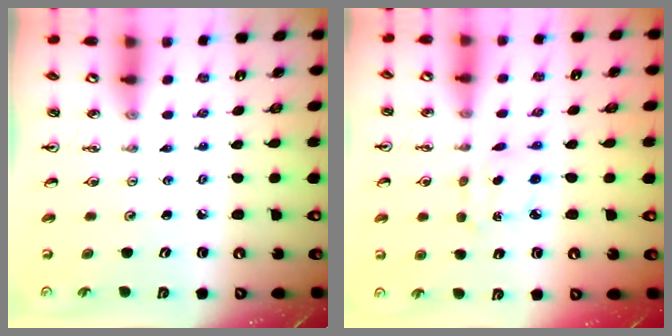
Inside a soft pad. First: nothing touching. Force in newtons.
{"total": 2.8, "press": 2.8, "slide": 0.4}